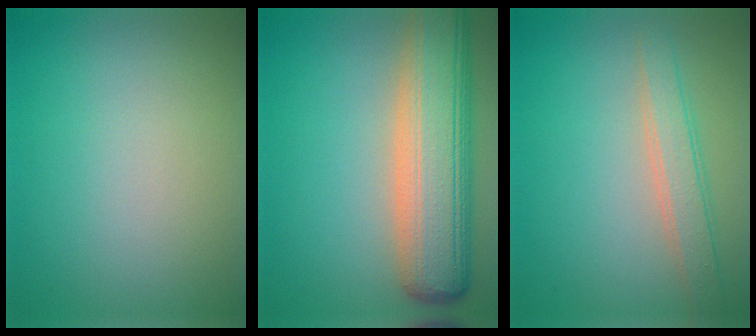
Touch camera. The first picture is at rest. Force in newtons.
{"total": 10.4, "press": 10.4, "slide": 0.7}
{"total": 3.0, "press": 3.0, "slide": 0.2}